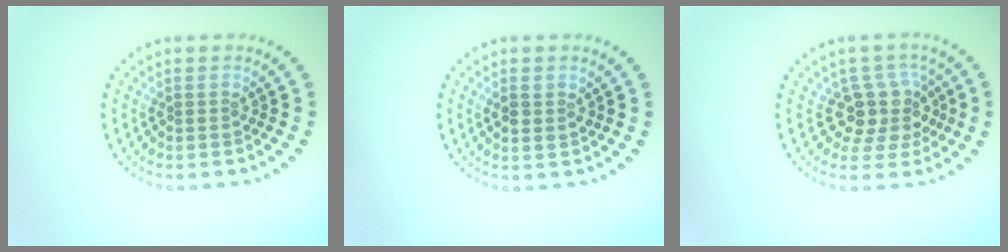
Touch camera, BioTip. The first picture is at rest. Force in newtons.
{"total": 1.4, "press": 1.3, "slide": 0.2}
{"total": 3.7, "press": 2.9, "slide": 2.2}